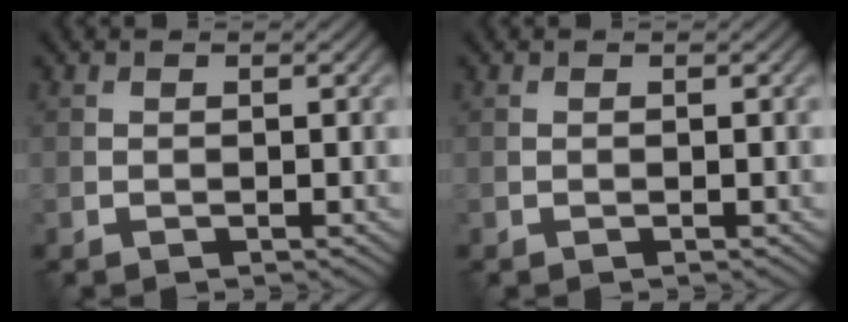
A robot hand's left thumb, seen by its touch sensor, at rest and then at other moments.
{"total": 0.0}